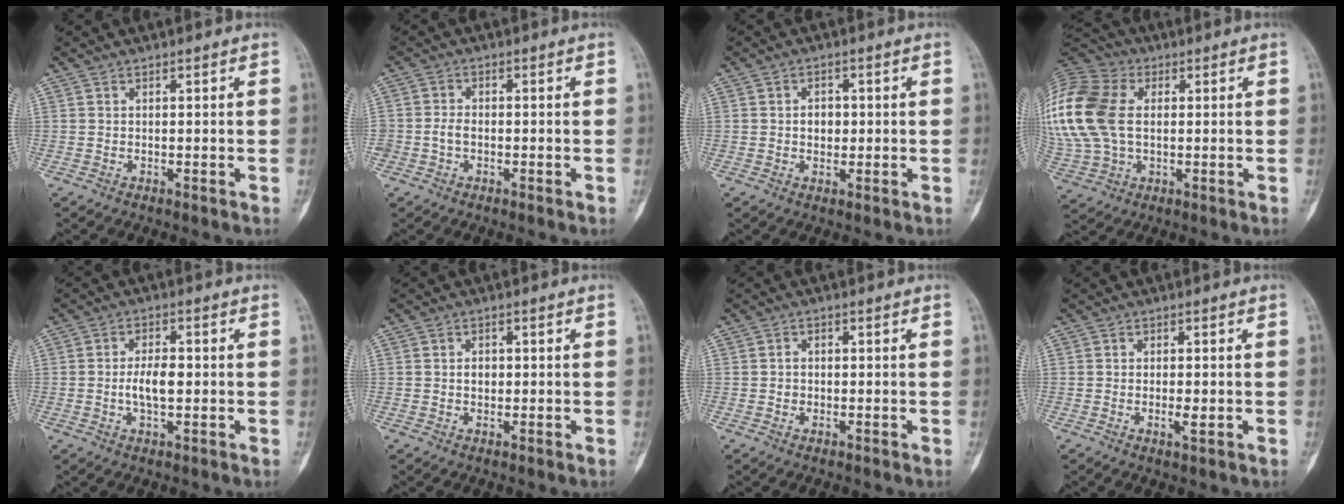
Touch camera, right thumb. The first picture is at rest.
{"total": 2.4, "force": [-0.7, 1.7, 1.4], "torque": [-0.022, 0.009, -0.014]}
{"total": 3.0, "force": [0.0, 2.4, 1.9], "torque": [-0.009, 0.004, 0.000]}
{"total": 23.8, "force": [3.3, 16.3, 17.0], "torque": [-0.425, 0.024, 0.068]}
{"total": 5.2, "force": [-0.4, 2.5, 4.5], "torque": [-0.083, 0.005, -0.008]}
{"total": 1.7, "force": [0.1, 1.3, 1.1], "torque": [-0.006, 0.003, 0.002]}
{"total": 1.6, "force": [-0.2, 1.4, 0.7], "torque": [-0.004, 0.005, -0.004]}
{"total": 2.6, "force": [-0.5, 1.0, 2.3], "torque": [-0.043, -0.003, -0.006]}